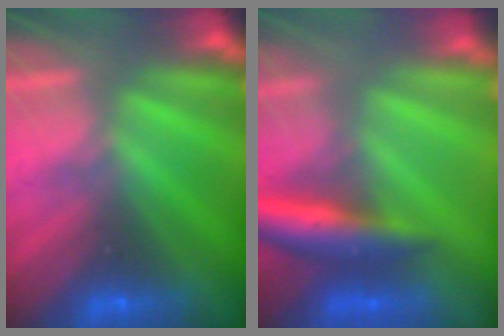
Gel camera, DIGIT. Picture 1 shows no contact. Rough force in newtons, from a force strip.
{"total": 5.8}